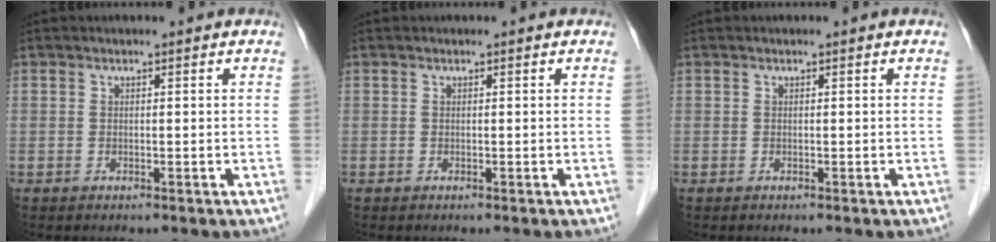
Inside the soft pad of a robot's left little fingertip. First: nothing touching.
{"total": 0.0}
{"total": 0.0}